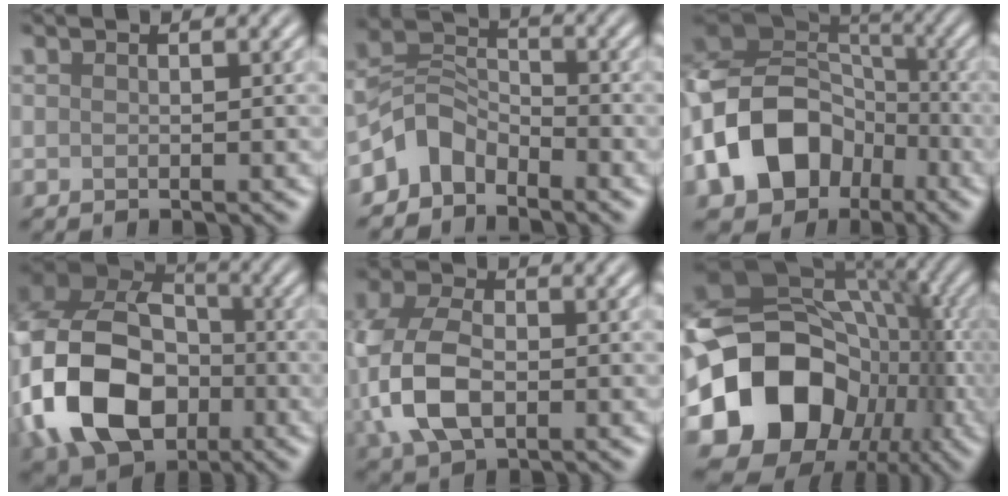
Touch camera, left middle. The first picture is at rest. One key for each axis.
{"total": 4.1, "fx": -3.0, "fy": 2.5, "fz": 1.3, "tx": -0.019, "ty": 0.010, "tz": -0.070}
{"total": 13.7, "fx": -5.5, "fy": 10.5, "fz": 6.9, "tx": -0.161, "ty": 0.000, "tz": -0.112}
{"total": 14.5, "fx": -3.5, "fy": 10.7, "fz": 9.1, "tx": -0.211, "ty": -0.015, "tz": -0.068}
{"total": 7.9, "fx": -1.1, "fy": 5.2, "fz": 5.8, "tx": -0.147, "ty": -0.002, "tz": -0.029}
{"total": 14.9, "fx": -4.3, "fy": 11.6, "fz": 8.4, "tx": -0.134, "ty": 0.000, "tz": -0.080}